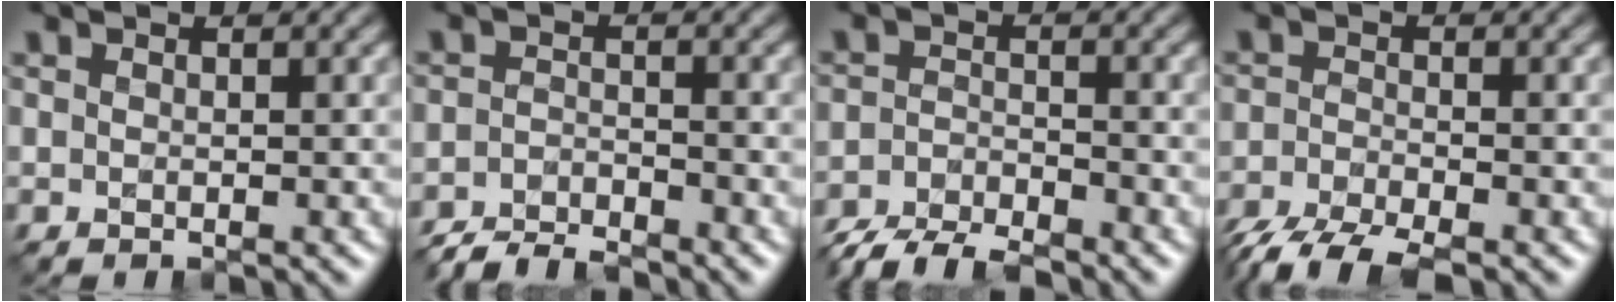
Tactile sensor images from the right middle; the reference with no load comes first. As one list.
[{"total": 3.5, "force": [-3.3, 0.6, 0.9], "torque": [-0.017, -0.003, -0.068]}, {"total": 5.3, "force": [-4.8, 1.1, 2.0], "torque": [-0.036, -0.012, -0.092]}, {"total": 5.4, "force": [-4.3, 1.3, 3.0], "torque": [-0.056, -0.015, -0.086]}]